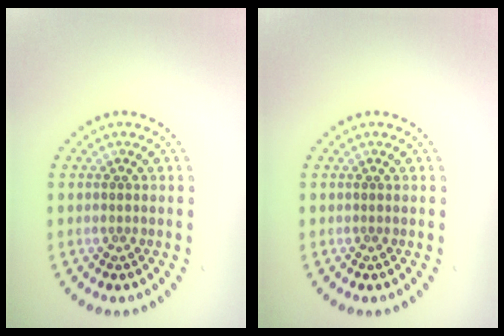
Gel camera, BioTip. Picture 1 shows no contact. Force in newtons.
{"total": 0.0}